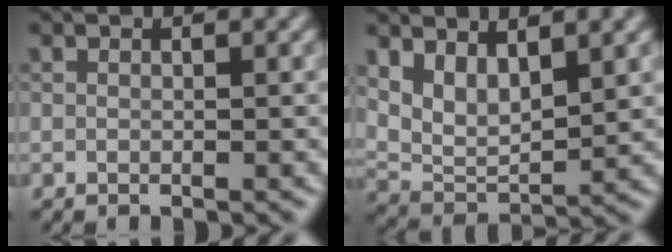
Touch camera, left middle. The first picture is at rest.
{"total": 4.9, "force": [2.3, 2.6, 3.4], "torque": [-0.073, -0.016, 0.049]}